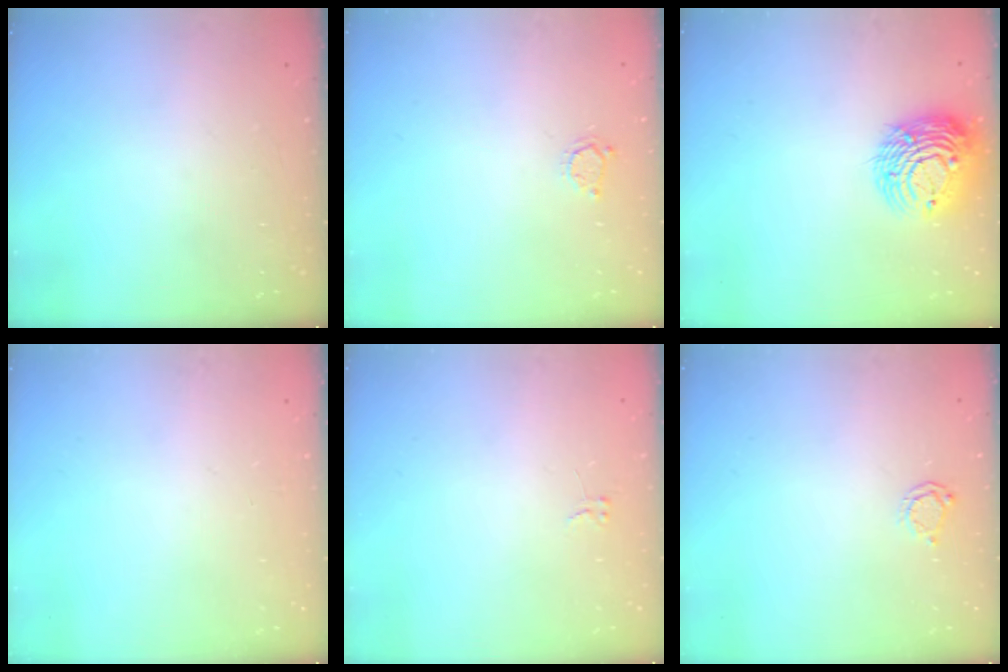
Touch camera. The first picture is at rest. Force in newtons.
{"total": 3.4, "press": 3.4, "slide": 0.5}
{"total": 12.1, "press": 12.0, "slide": 1.5}
{"total": 0.0}
{"total": 2.6, "press": 2.6, "slide": 0.3}
{"total": 3.2, "press": 3.2, "slide": 0.4}